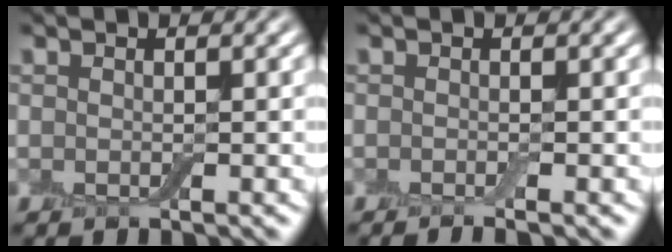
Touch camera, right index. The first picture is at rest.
{"total": 1.1, "force": [-0.7, 0.0, 0.8], "torque": [-0.007, -0.003, -0.010]}